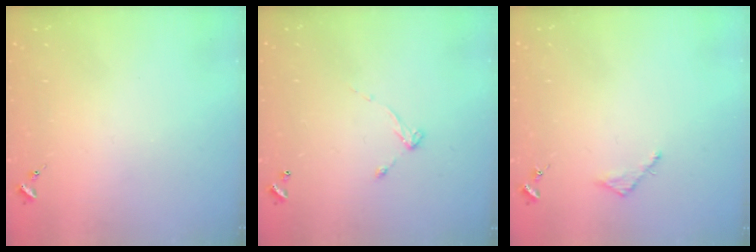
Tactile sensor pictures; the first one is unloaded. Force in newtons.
{"total": 5.4, "press": 5.4, "slide": 0.3}
{"total": 2.5, "press": 2.5, "slide": 0.2}